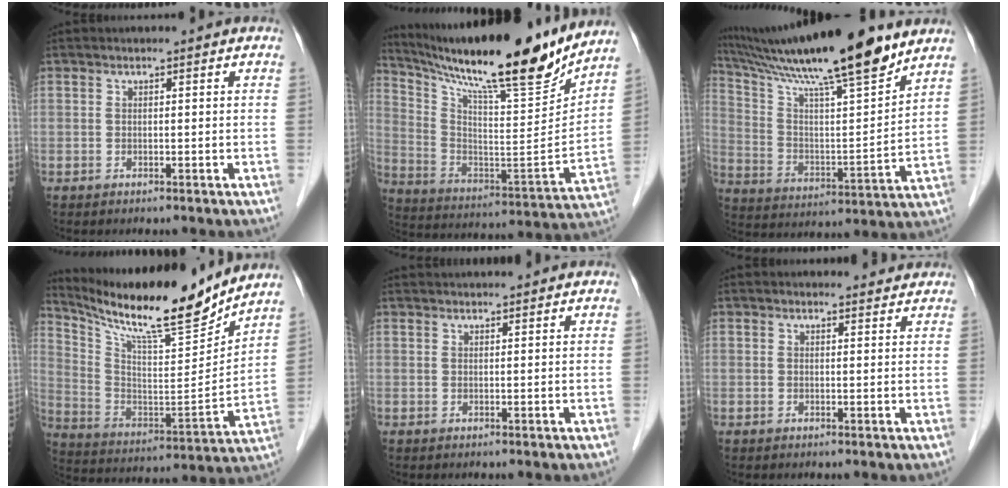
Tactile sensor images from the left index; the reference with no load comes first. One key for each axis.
{"total": 24.9, "fx": 21.2, "fy": 1.6, "fz": 13.1, "tx": -0.238, "ty": -0.048, "tz": 0.335}
{"total": 21.9, "fx": 17.9, "fy": 0.5, "fz": 12.7, "tx": -0.219, "ty": 0.008, "tz": 0.300}
{"total": 19.7, "fx": 17.2, "fy": 1.6, "fz": 9.4, "tx": -0.180, "ty": -0.026, "tz": 0.286}
{"total": 3.4, "fx": 3.3, "fy": 0.4, "fz": 0.8, "tx": -0.009, "ty": 0.030, "tz": 0.048}
{"total": 2.2, "fx": 2.1, "fy": 0.5, "fz": -0.1, "tx": -0.006, "ty": 0.000, "tz": 0.021}